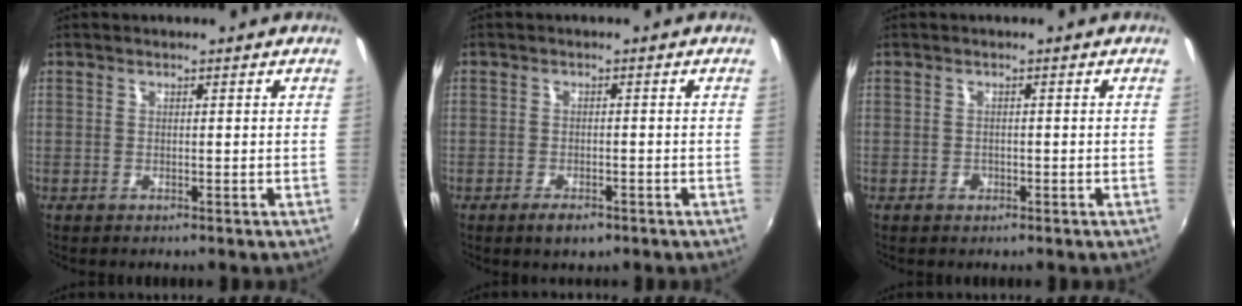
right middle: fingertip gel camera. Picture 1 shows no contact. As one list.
[{"total": 3.2, "force": [-2.1, 1.5, 1.9], "torque": [-0.044, -0.009, -0.037]}, {"total": 1.2, "force": [-0.6, 1.0, 0.2], "torque": [-0.003, -0.002, -0.008]}]